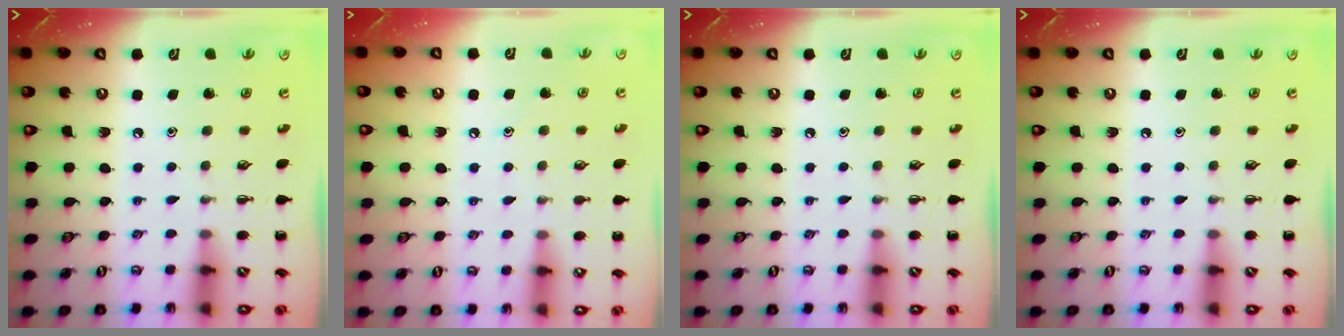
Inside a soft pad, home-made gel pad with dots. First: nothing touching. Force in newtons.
{"total": 5.0, "press": 4.8, "slide": 1.4}
{"total": 0.0}
{"total": 0.0}